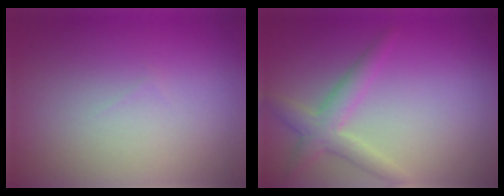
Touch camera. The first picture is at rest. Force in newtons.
{"total": 2.8, "press": 2.8, "slide": 0.1}